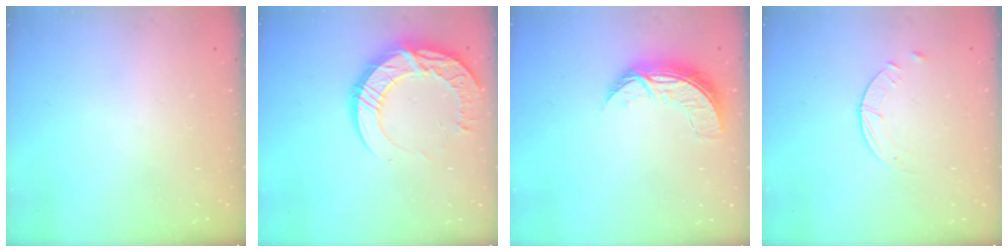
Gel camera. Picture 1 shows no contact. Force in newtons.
{"total": 17.2, "press": 17.2, "slide": 0.7}
{"total": 7.8, "press": 7.8, "slide": 0.7}
{"total": 2.6, "press": 2.5, "slide": 0.3}